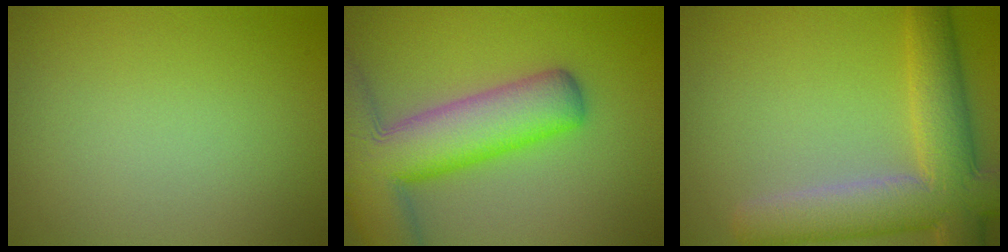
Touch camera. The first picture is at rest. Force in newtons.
{"total": 11.3, "press": 11.2, "slide": 0.8}
{"total": 8.5, "press": 8.5, "slide": 0.6}